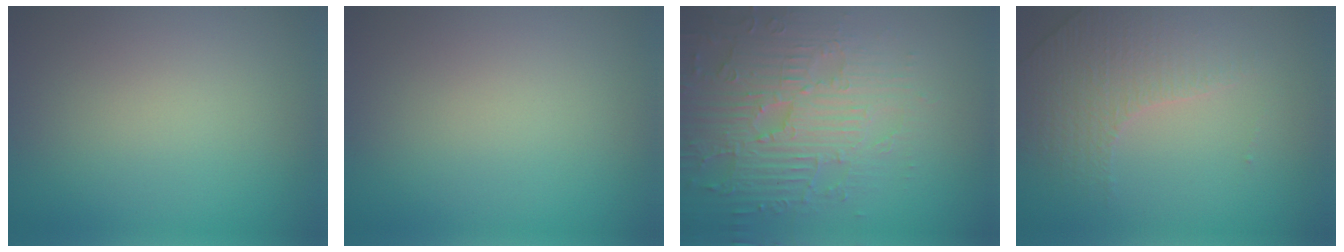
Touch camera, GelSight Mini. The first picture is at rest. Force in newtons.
{"total": 0.0}
{"total": 6.1, "press": 5.2, "slide": 3.1}
{"total": 4.3, "press": 3.0, "slide": 3.1}